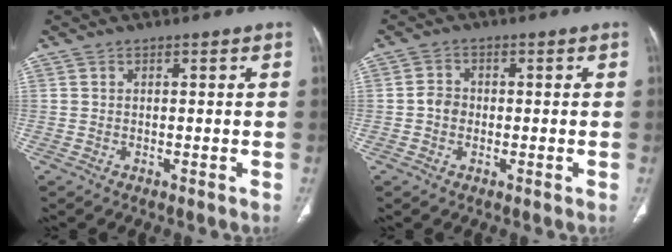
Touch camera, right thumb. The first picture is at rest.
{"total": 2.8, "force": [-0.4, 2.3, 1.4], "torque": [-0.014, 0.008, -0.014]}